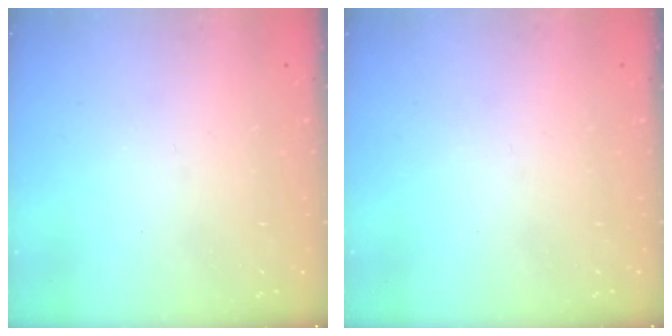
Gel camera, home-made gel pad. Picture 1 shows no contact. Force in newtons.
{"total": 0.0}